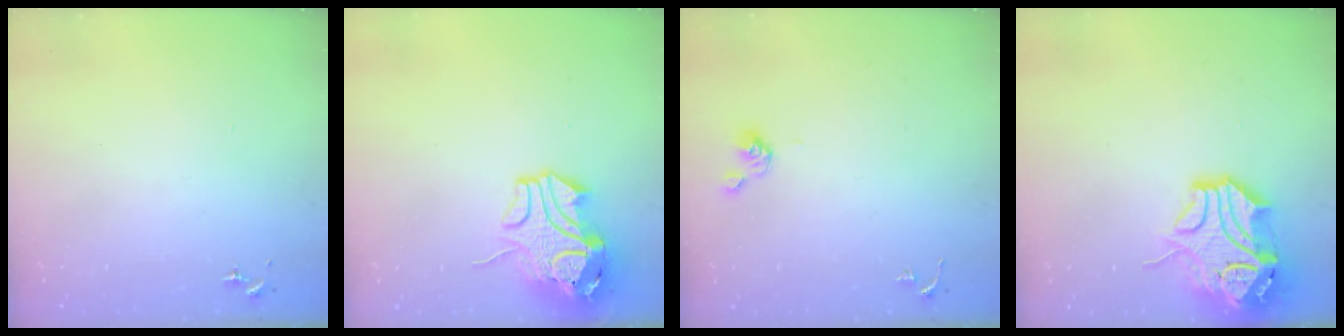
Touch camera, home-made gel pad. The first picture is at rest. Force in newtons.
{"total": 12.8, "press": 12.7, "slide": 1.8}
{"total": 5.1, "press": 4.9, "slide": 1.4}
{"total": 15.5, "press": 15.3, "slide": 2.3}